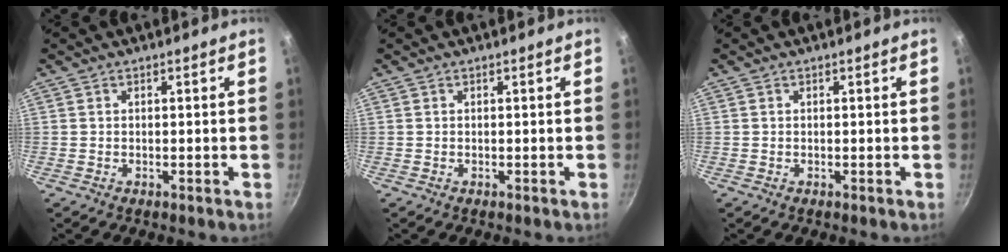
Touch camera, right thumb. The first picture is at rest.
{"total": 0.0}
{"total": 0.0}